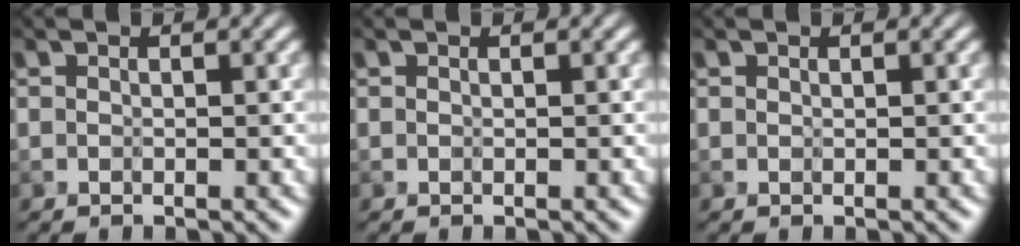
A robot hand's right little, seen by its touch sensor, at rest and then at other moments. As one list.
[{"total": 0.0}, {"total": 0.5, "force": [0.5, 0.1, 0.1], "torque": [-0.001, 0.000, 0.010]}]